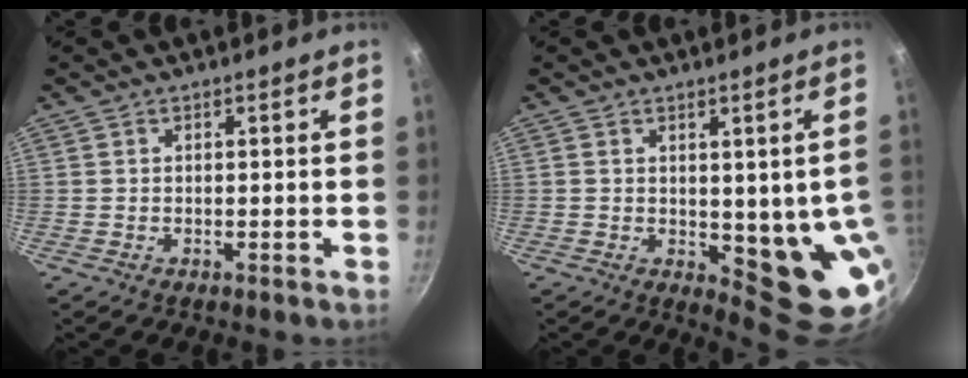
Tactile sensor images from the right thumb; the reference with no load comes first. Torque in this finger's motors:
{"motor_torque": [0.06, 1.00, 1.18, -0.01, 0.09]}